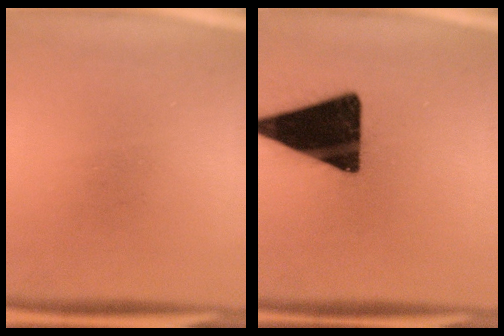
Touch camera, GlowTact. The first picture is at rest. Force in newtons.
{"total": 19.6}